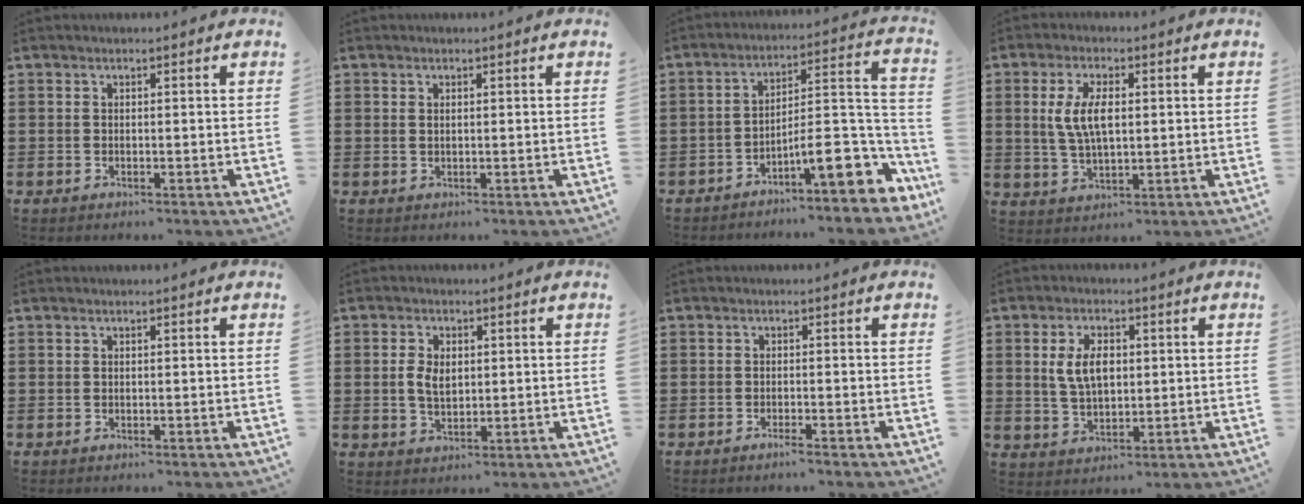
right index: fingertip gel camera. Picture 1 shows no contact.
{"total": 0.6, "force": [0.2, 0.3, 0.5], "torque": [-0.012, 0.002, 0.004]}
{"total": 9.9, "force": [-5.2, 2.6, 8.0], "torque": [-0.113, -0.014, -0.095]}
{"total": 6.7, "force": [0.9, 2.9, 6.0], "torque": [-0.135, 0.005, 0.010]}
{"total": 0.0}
{"total": 4.1, "force": [0.4, 2.5, 3.2], "torque": [-0.074, 0.007, 0.004]}
{"total": 1.3, "force": [-1.1, -0.1, 0.7], "torque": [-0.011, -0.003, -0.020]}
{"total": 6.1, "force": [1.0, 3.5, 4.9], "torque": [-0.104, 0.008, 0.011]}